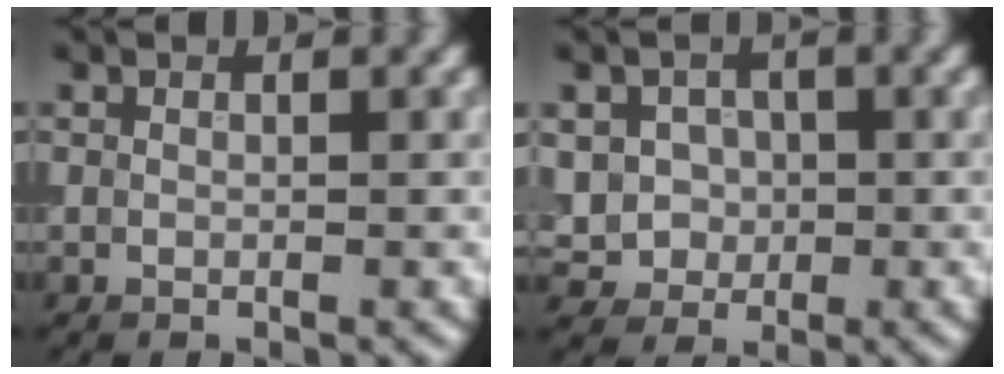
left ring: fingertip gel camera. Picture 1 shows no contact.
{"total": 3.5, "force": [-0.1, 3.2, 1.2], "torque": [-0.020, 0.001, -0.010]}